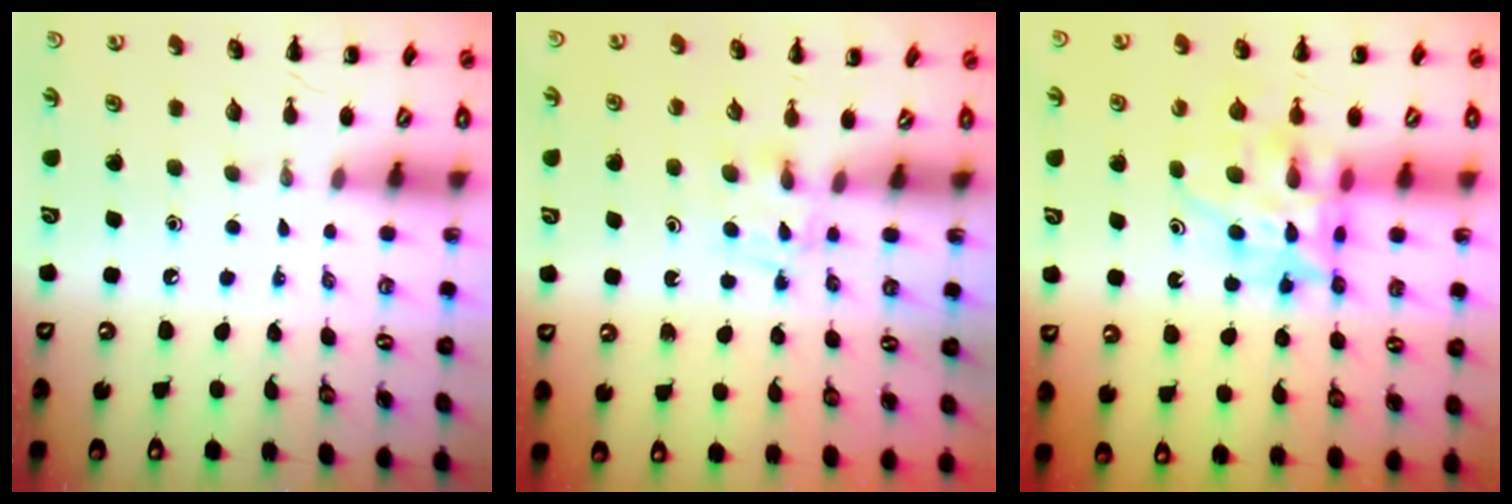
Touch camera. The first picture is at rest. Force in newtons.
{"total": 3.8, "press": 3.5, "slide": 1.4}
{"total": 12.2, "press": 11.6, "slide": 3.7}